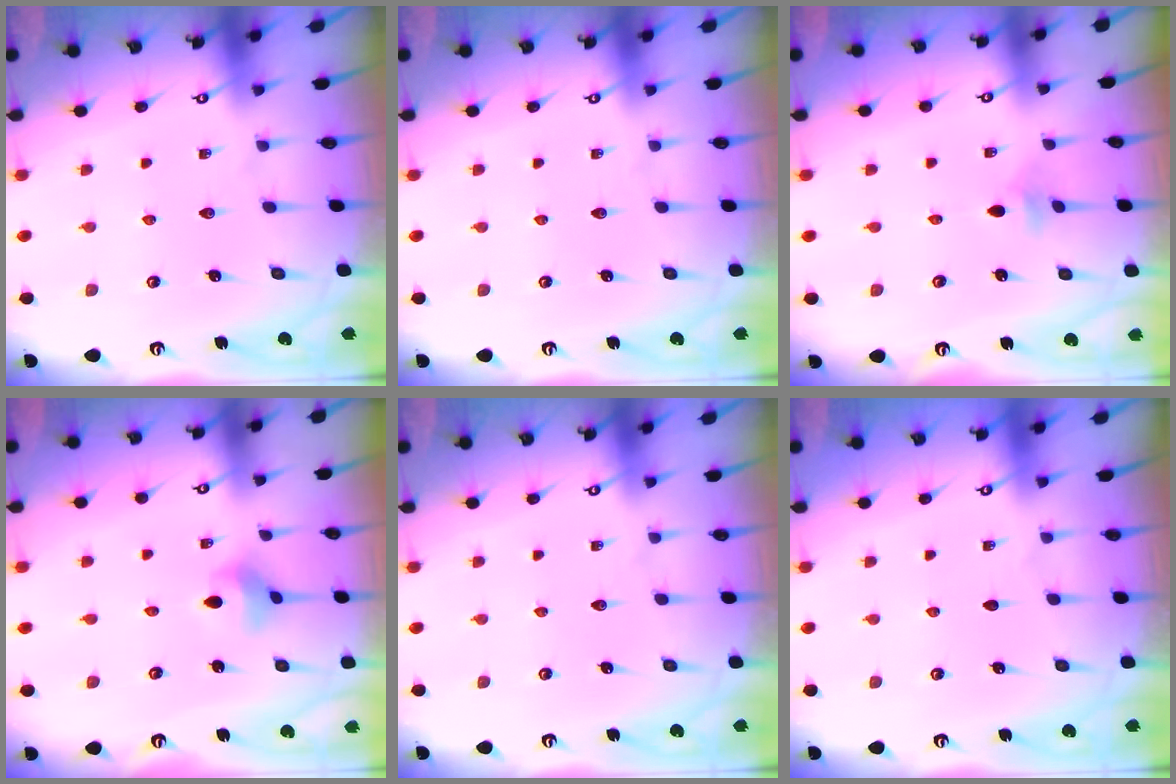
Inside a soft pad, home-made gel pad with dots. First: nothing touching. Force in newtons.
{"total": 0.0}
{"total": 2.6, "press": 2.6, "slide": 0.5}
{"total": 4.2, "press": 4.1, "slide": 0.6}
{"total": 0.0}
{"total": 0.0}